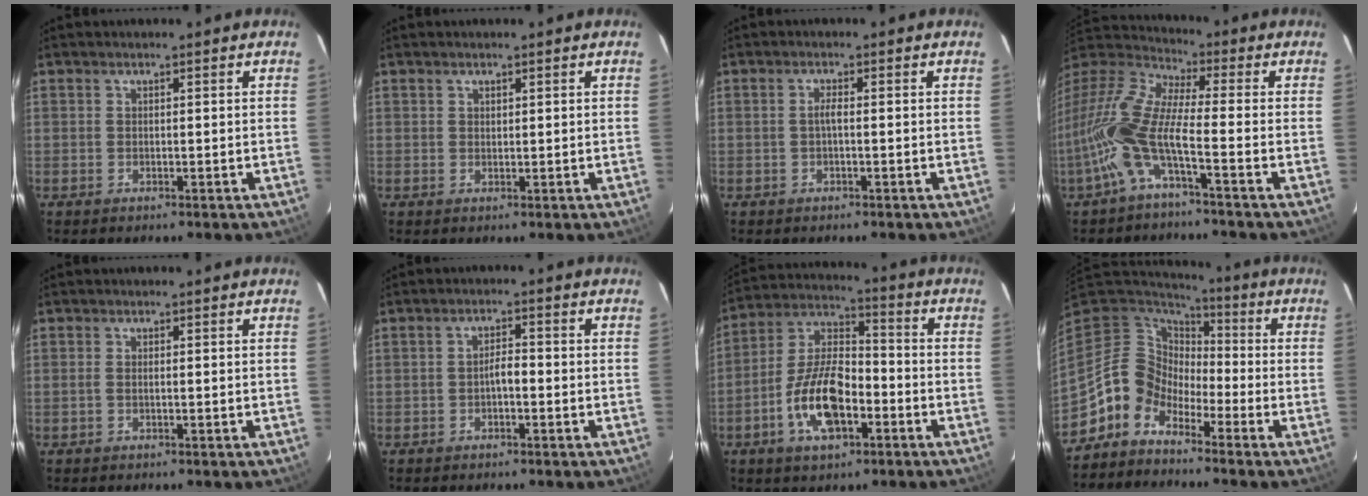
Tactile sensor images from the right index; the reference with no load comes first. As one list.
[{"total": 0.7, "force": [0.5, 0.4, 0.2], "torque": [-0.002, 0.003, 0.010]}, {"total": 1.3, "force": [-0.3, 0.1, 1.2], "torque": [-0.024, 0.005, -0.007]}, {"total": 14.2, "force": [-5.2, 2.5, 13.0], "torque": [-0.259, -0.011, -0.110]}, {"total": 0.9, "force": [-0.3, 0.1, 0.9], "torque": [-0.018, 0.001, -0.006]}, {"total": 2.2, "force": [-0.9, 0.8, 1.8], "torque": [-0.034, 0.010, -0.017]}, {"total": 13.4, "force": [-5.1, 6.1, 10.8], "torque": [-0.221, 0.009, -0.090]}, {"total": 9.1, "force": [-6.1, 6.5, 2.0], "torque": [-0.045, 0.033, -0.134]}]